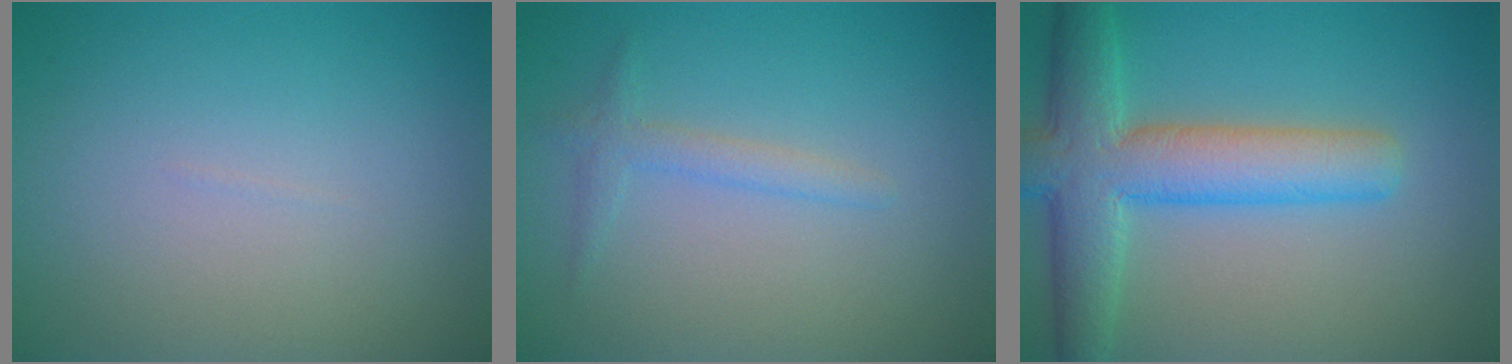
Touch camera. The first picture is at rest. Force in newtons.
{"total": 1.6, "press": 1.6, "slide": 0.1}
{"total": 7.6, "press": 7.6, "slide": 0.3}